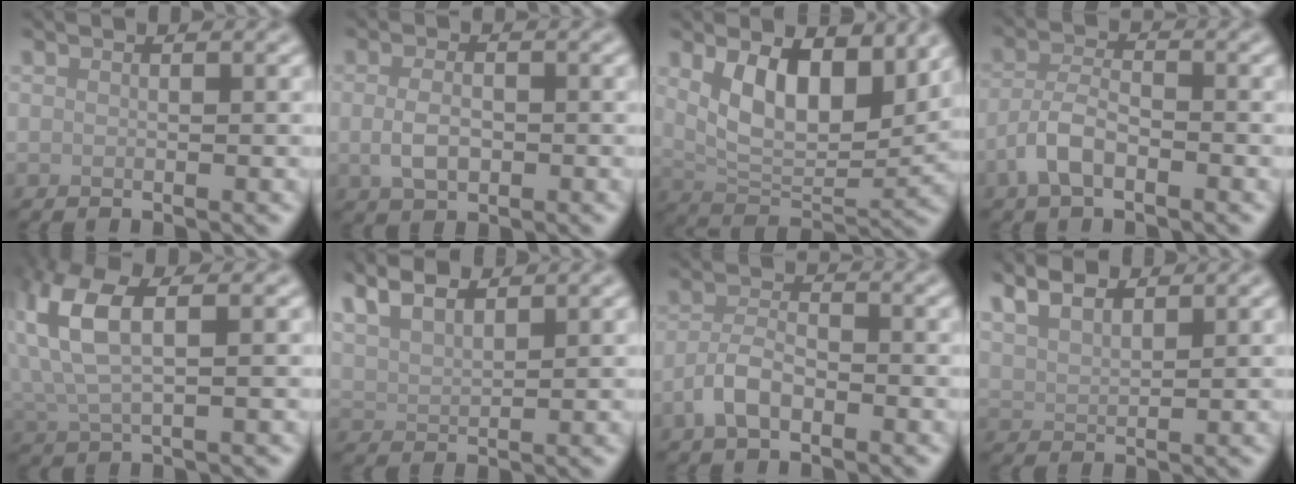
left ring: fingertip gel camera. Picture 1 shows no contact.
{"total": 2.7, "force": [-0.4, 1.6, 2.1], "torque": [-0.044, -0.003, -0.008]}
{"total": 8.3, "force": [2.9, 4.3, 6.5], "torque": [-0.114, -0.014, 0.050]}
{"total": 3.4, "force": [-1.9, 1.5, 2.3], "torque": [-0.048, 0.005, -0.045]}
{"total": 6.2, "force": [1.8, 2.6, 5.3], "torque": [-0.131, 0.014, 0.035]}
{"total": 4.3, "force": [3.3, 1.6, 2.3], "torque": [-0.048, 0.015, 0.051]}
{"total": 3.1, "force": [-1.7, 1.4, 2.1], "torque": [-0.042, 0.005, -0.042]}
{"total": 3.5, "force": [2.8, 1.3, 1.7], "torque": [-0.039, 0.009, 0.056]}